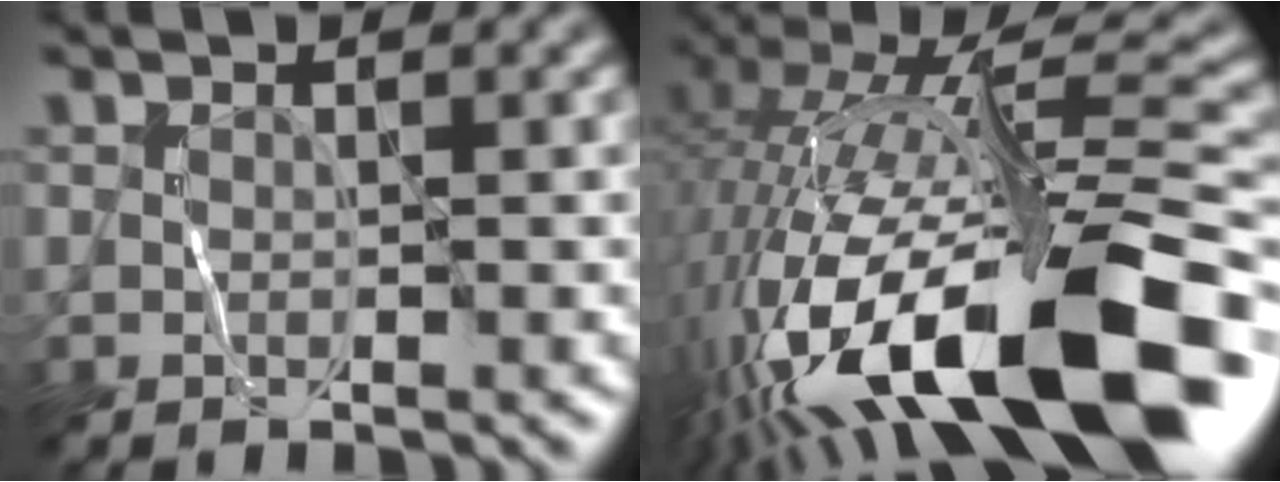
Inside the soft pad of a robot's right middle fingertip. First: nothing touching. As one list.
[{"total": 18.5, "force": [-7.1, 6.4, 15.8], "torque": [-0.286, -0.005, -0.117]}]